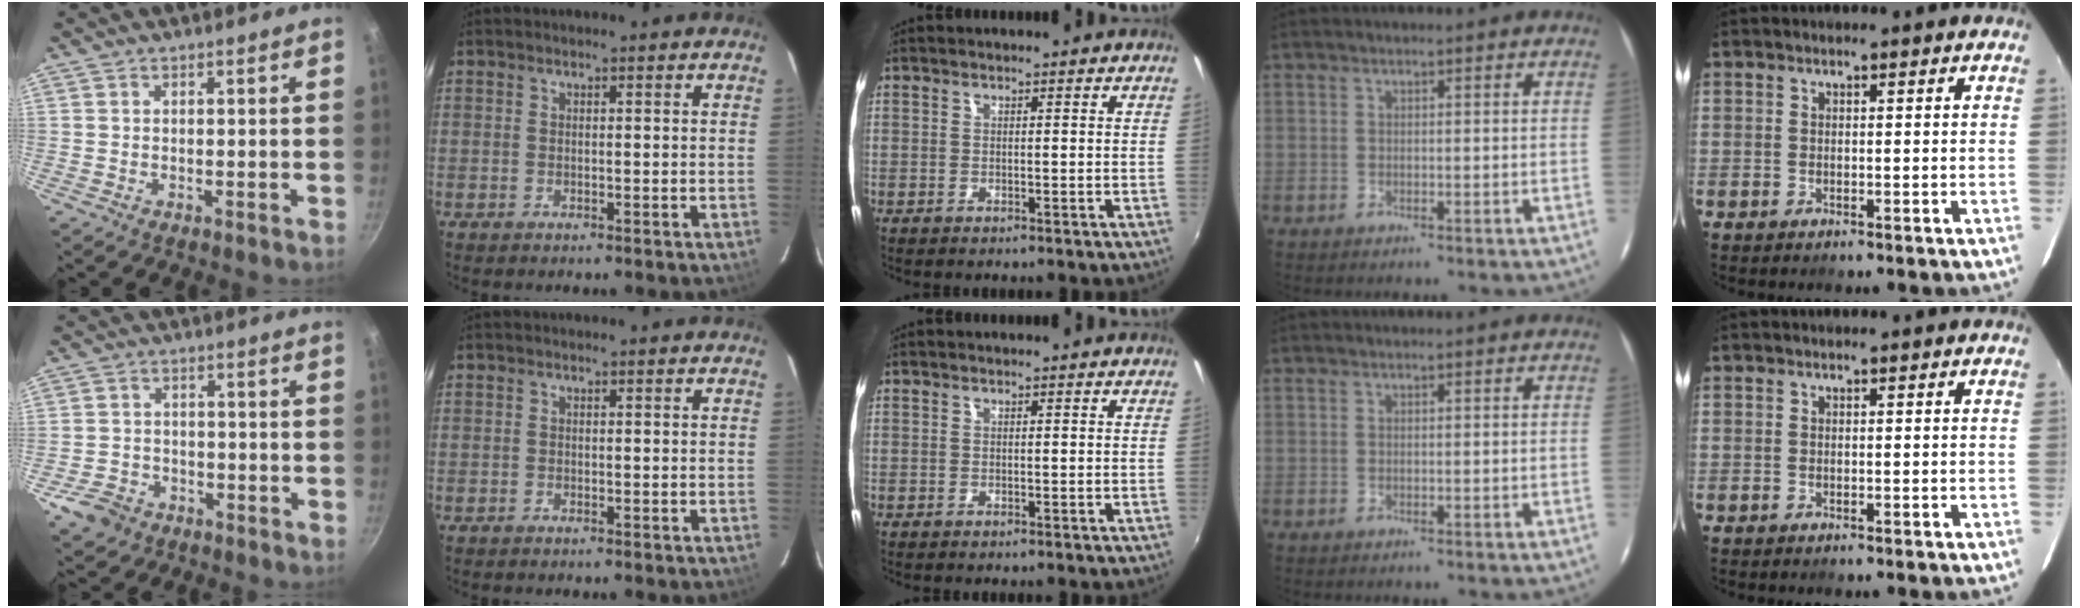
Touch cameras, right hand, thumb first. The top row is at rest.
{"thumb": {"total": 6.2, "force": [-3.6, 4.6, 2.2], "torque": [-0.037, 0.031, -0.059]}}